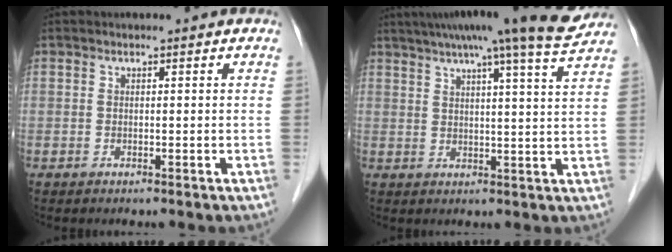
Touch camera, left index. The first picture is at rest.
{"total": 15.8, "force": [13.4, -1.2, 8.4], "torque": [-0.137, -0.002, 0.170]}